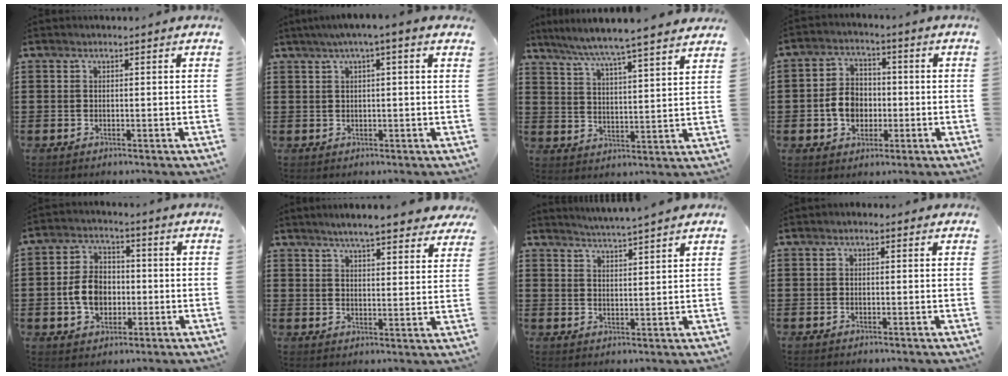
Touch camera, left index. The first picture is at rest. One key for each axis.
{"total": 2.1, "fx": 0.7, "fy": -0.2, "fz": 2.0, "tx": -0.036, "ty": -0.001, "tz": 0.011}
{"total": 5.8, "fx": 5.2, "fy": -1.2, "fz": 2.2, "tx": -0.065, "ty": -0.039, "tz": 0.084}
{"total": 6.1, "fx": -1.2, "fy": 4.8, "fz": 3.5, "tx": -0.079, "ty": 0.004, "tz": -0.028}
{"total": 6.8, "fx": -1.1, "fy": 5.0, "fz": 4.4, "tx": -0.100, "ty": 0.003, "tz": -0.026}
{"total": 5.8, "fx": 5.3, "fy": 0.3, "fz": 2.4, "tx": -0.056, "ty": -0.019, "tz": 0.092}
{"total": 3.3, "fx": 3.2, "fy": -0.9, "fz": 0.2, "tx": -0.015, "ty": -0.017, "tz": 0.058}
{"total": 0.7, "fx": 0.0, "fy": 0.6, "fz": 0.4, "tx": -0.009, "ty": 0.004, "tz": -0.002}